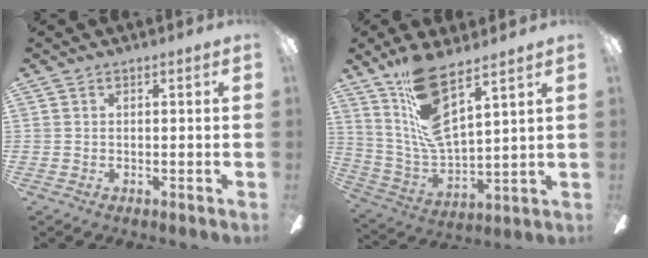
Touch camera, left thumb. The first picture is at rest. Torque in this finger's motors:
{"motor_torque": [0.49, -0.29, -0.12, -0.29, 0.25]}